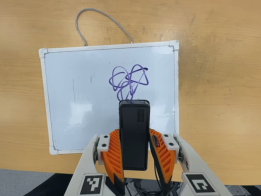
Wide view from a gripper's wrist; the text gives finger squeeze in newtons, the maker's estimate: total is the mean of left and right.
{"total": 3.5, "left": 2.1, "right": 5.0}